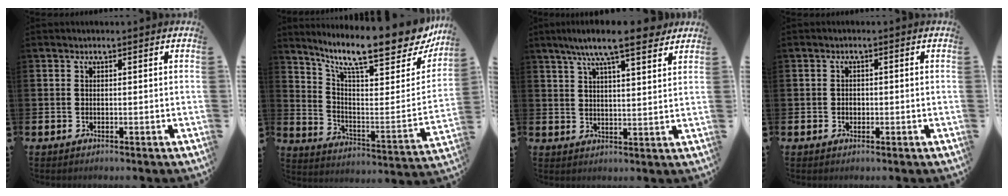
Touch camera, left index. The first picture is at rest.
{"total": 13.0, "force": [10.4, 3.1, 7.2], "torque": [-0.135, -0.084, 0.168]}
{"total": 9.1, "force": [7.7, 1.2, 4.6], "torque": [-0.096, -0.025, 0.136]}
{"total": 1.2, "force": [-0.1, 1.0, 0.5], "torque": [-0.001, 0.004, -0.007]}